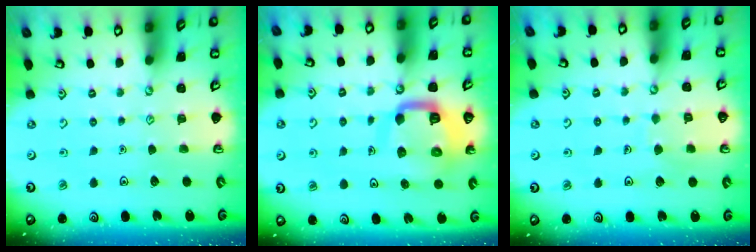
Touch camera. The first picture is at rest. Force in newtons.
{"total": 12.5, "press": 12.4, "slide": 1.5}
{"total": 5.2, "press": 5.2, "slide": 0.4}